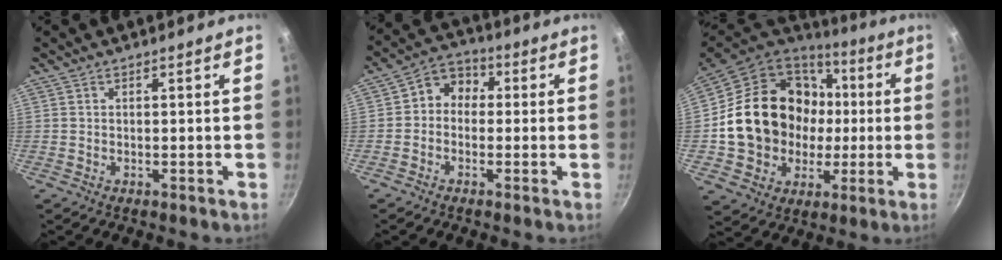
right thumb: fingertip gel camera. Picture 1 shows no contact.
{"total": 6.0, "force": [-0.3, 5.1, 3.2], "torque": [-0.023, 0.023, -0.027]}
{"total": 23.9, "force": [0.9, 20.1, 13.0], "torque": [-0.216, 0.041, 0.036]}